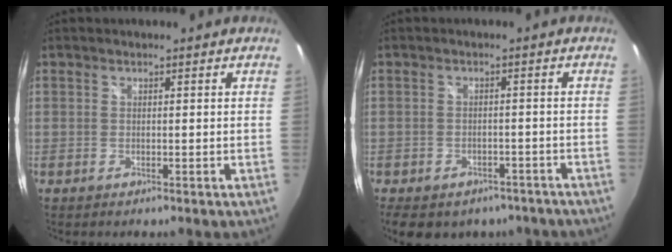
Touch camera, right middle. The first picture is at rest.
{"total": 13.0, "force": [-9.4, 7.1, 5.6], "torque": [-0.119, -0.009, -0.114]}